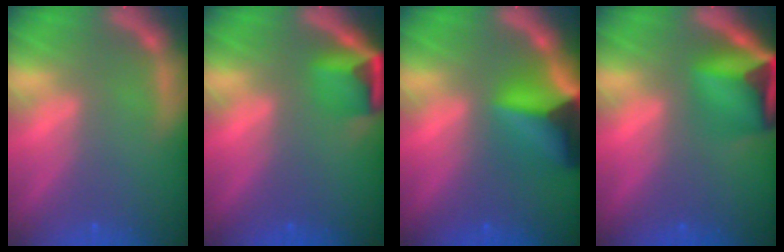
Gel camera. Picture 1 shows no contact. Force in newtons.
{"total": 4.4}
{"total": 9.6}
{"total": 8.4}